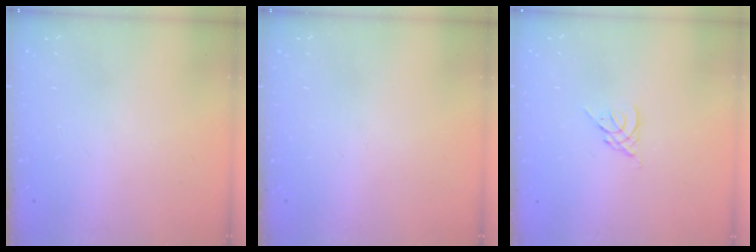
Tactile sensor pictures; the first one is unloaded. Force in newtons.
{"total": 0.0}
{"total": 2.6, "press": 2.5, "slide": 0.7}